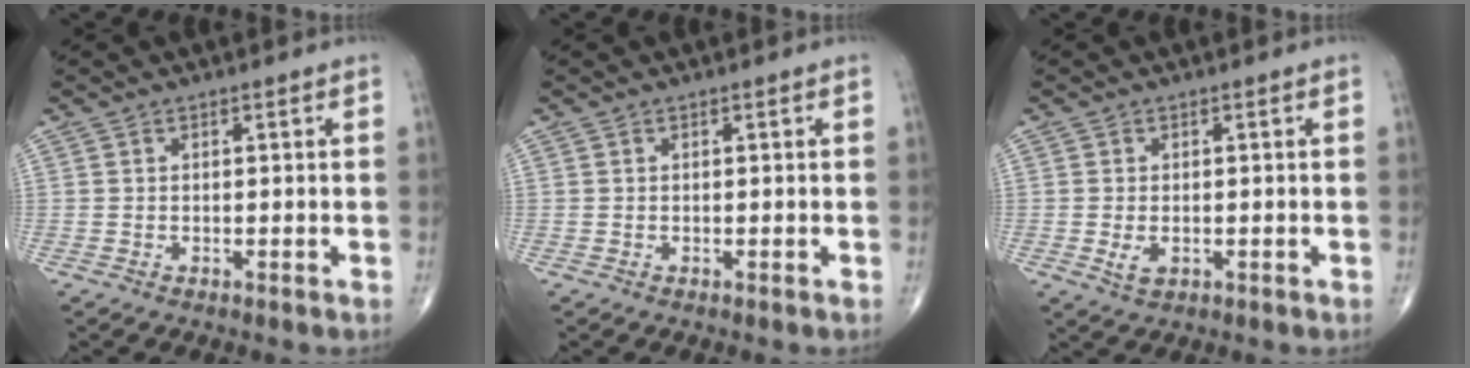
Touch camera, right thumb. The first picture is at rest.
{"total": 0.0}
{"total": 2.6, "force": [-0.5, 1.6, 2.0], "torque": [-0.039, -0.005, -0.004]}